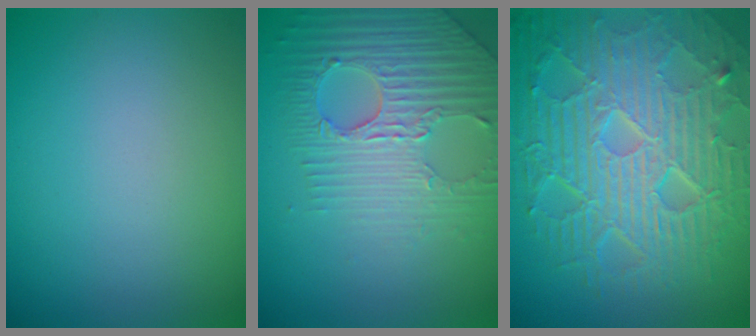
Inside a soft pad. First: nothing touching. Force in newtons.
{"total": 4.1, "press": 3.9, "slide": 1.1}
{"total": 10.8, "press": 6.8, "slide": 8.4}